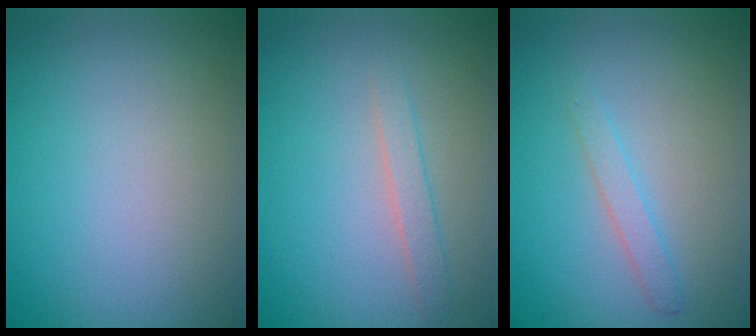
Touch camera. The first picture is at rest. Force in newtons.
{"total": 1.3, "press": 1.3, "slide": 0.1}
{"total": 1.3, "press": 1.3, "slide": 0.0}